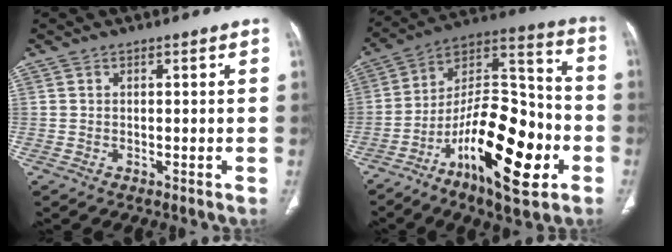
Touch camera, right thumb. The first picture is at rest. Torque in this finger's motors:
{"motor_torque": [1.85, 2.68, 1.87, -0.92, 0.24]}